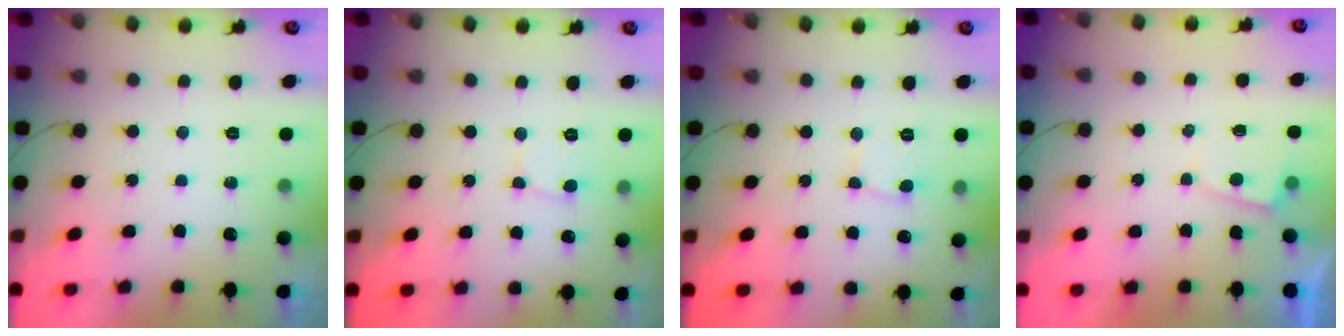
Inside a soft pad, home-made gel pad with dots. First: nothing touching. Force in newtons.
{"total": 2.6, "press": 2.6, "slide": 0.2}
{"total": 2.9, "press": 2.9, "slide": 0.2}
{"total": 1.2, "press": 1.2, "slide": 0.1}